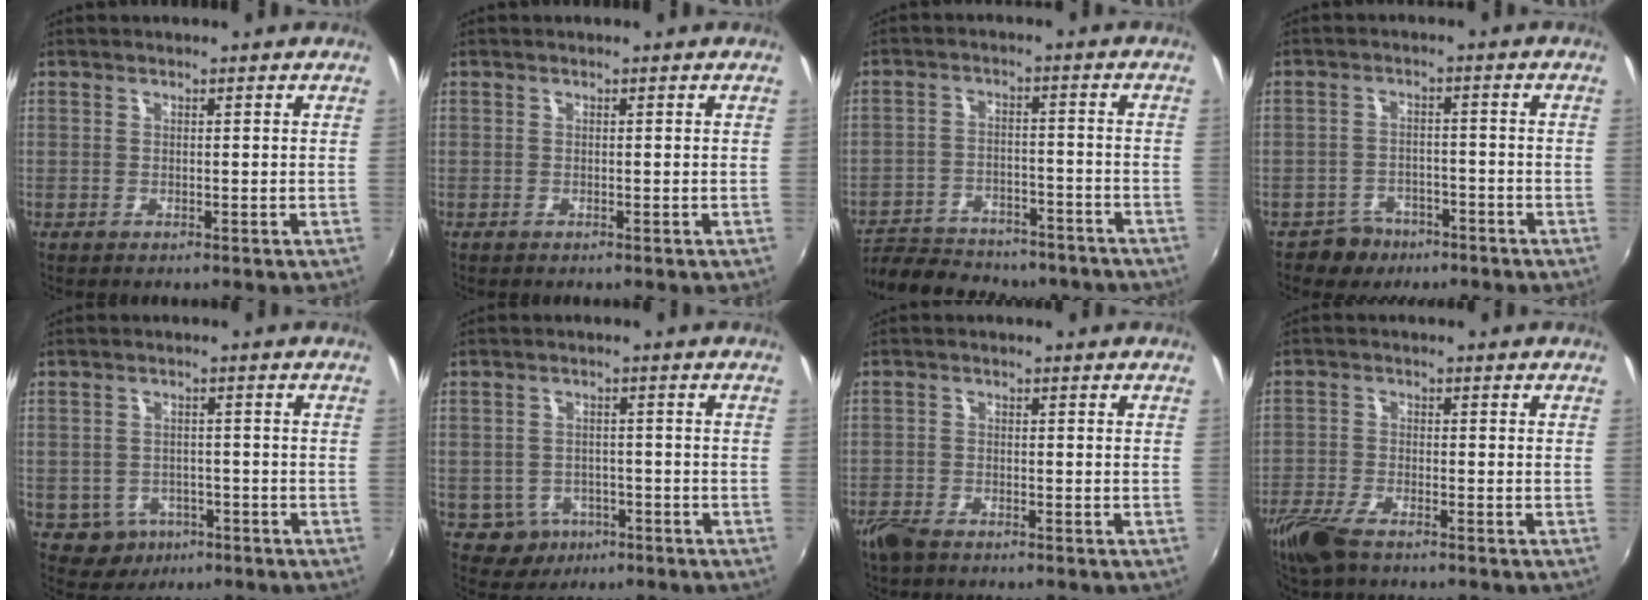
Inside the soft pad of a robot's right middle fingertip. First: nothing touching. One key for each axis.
{"total": 0.0}
{"total": 19.7, "fx": -16.4, "fy": 7.5, "fz": 8.0, "tx": -0.172, "ty": -0.003, "tz": -0.224}
{"total": 5.4, "fx": -3.8, "fy": 3.7, "fz": 0.8, "tx": -0.031, "ty": 0.011, "tz": -0.056}
{"total": 5.3, "fx": -2.7, "fy": 4.4, "fz": 1.2, "tx": -0.037, "ty": 0.003, "tz": -0.030}
{"total": 5.2, "fx": -2.7, "fy": 4.3, "fz": 1.0, "tx": -0.034, "ty": 0.006, "tz": -0.031}
{"total": 4.1, "fx": -3.3, "fy": 1.6, "fz": 1.7, "tx": -0.050, "ty": -0.011, "tz": -0.069}
{"total": 7.2, "fx": -5.4, "fy": 2.2, "fz": 4.2, "tx": -0.114, "ty": -0.019, "tz": -0.110}